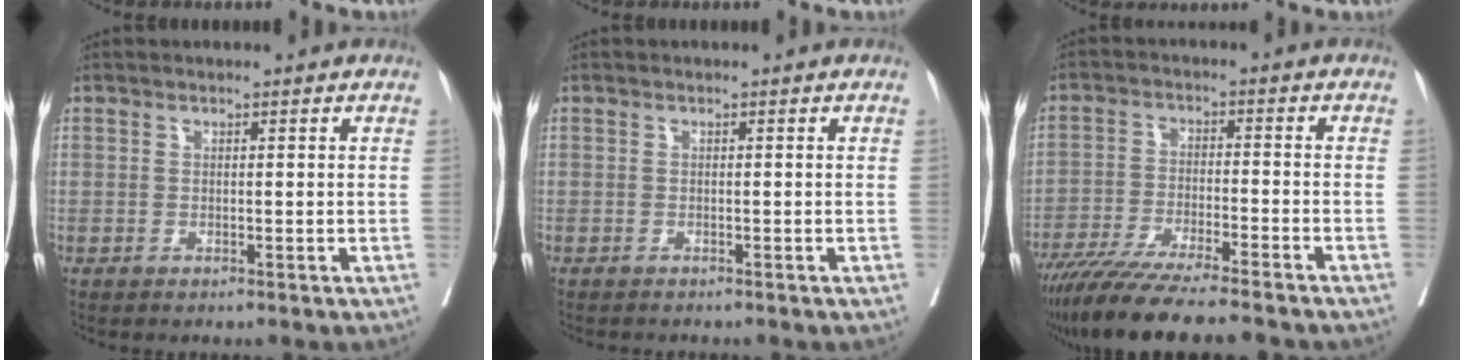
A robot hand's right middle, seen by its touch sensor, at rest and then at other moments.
{"total": 1.3, "force": [-1.2, 0.2, 0.4], "torque": [-0.011, -0.004, -0.016]}
{"total": 15.1, "force": [-12.8, 0.7, 7.9], "torque": [-0.131, -0.038, -0.206]}